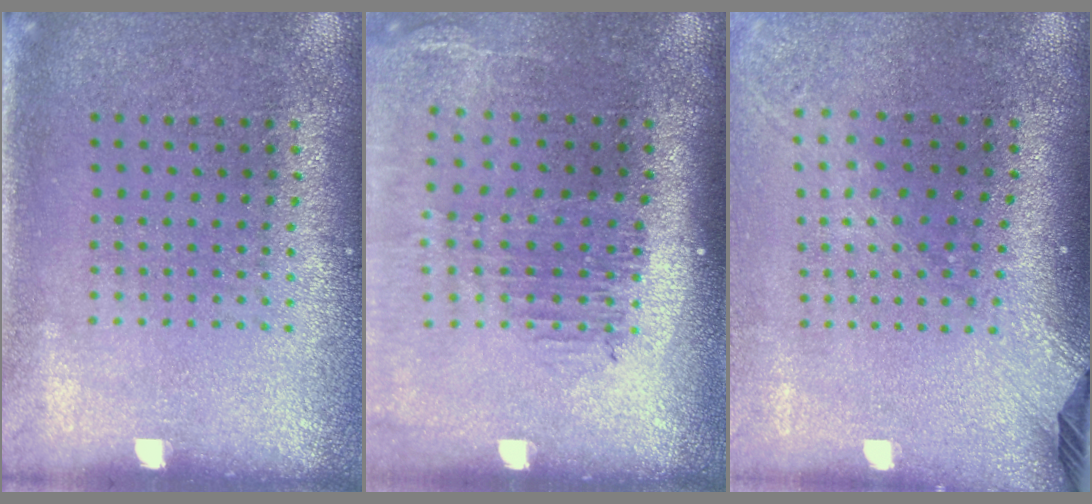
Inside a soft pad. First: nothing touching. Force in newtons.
{"total": 2.1, "press": 1.7, "slide": 1.2}
{"total": 2.3, "press": 1.7, "slide": 1.5}